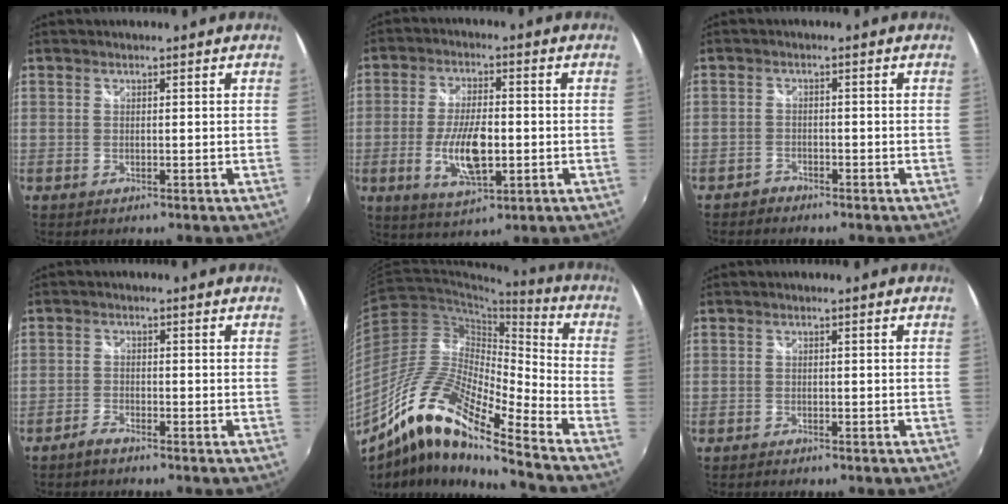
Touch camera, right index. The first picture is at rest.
{"total": 10.5, "force": [-2.4, 4.2, 9.3], "torque": [-0.182, -0.010, -0.040]}
{"total": 2.1, "force": [-1.8, 1.0, -0.1], "torque": [-0.007, 0.005, -0.036]}
{"total": 2.3, "force": [-2.1, 0.6, 0.8], "torque": [-0.029, 0.000, -0.044]}
{"total": 15.7, "force": [-11.1, 2.3, 10.9], "torque": [-0.202, 0.004, -0.230]}
{"total": 1.7, "force": [-1.5, 0.6, 0.5], "torque": [-0.018, -0.007, -0.027]}